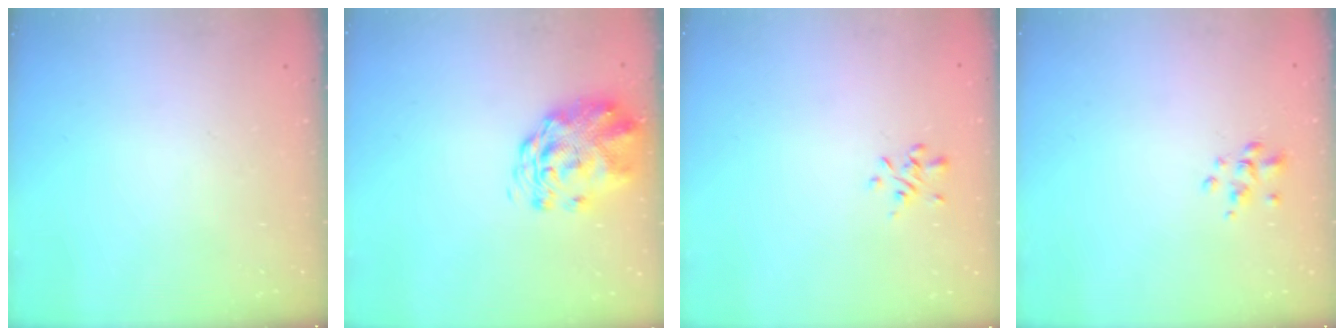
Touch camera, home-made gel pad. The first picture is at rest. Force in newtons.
{"total": 2.9, "press": 2.7, "slide": 1.1}
{"total": 0.9, "press": 0.7, "slide": 0.5}
{"total": 1.5, "press": 1.5, "slide": 0.5}